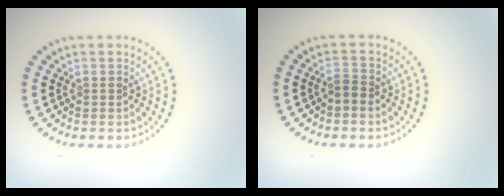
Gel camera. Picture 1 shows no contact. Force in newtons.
{"total": 1.2, "press": 1.0, "slide": 0.7}